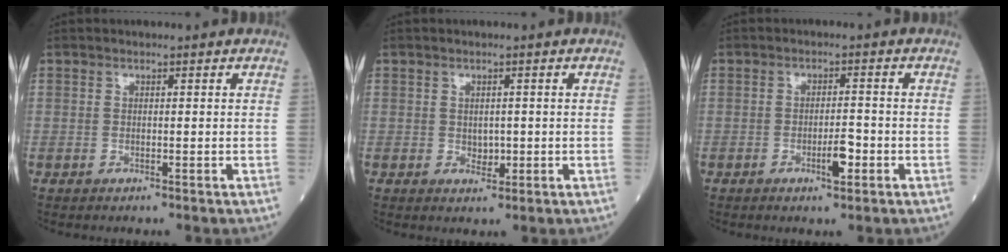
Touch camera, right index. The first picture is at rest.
{"total": 1.7, "force": [-0.1, 1.3, 1.1], "torque": [-0.015, 0.000, 0.003]}
{"total": 3.3, "force": [-1.4, 0.7, 2.8], "torque": [-0.046, 0.001, -0.021]}